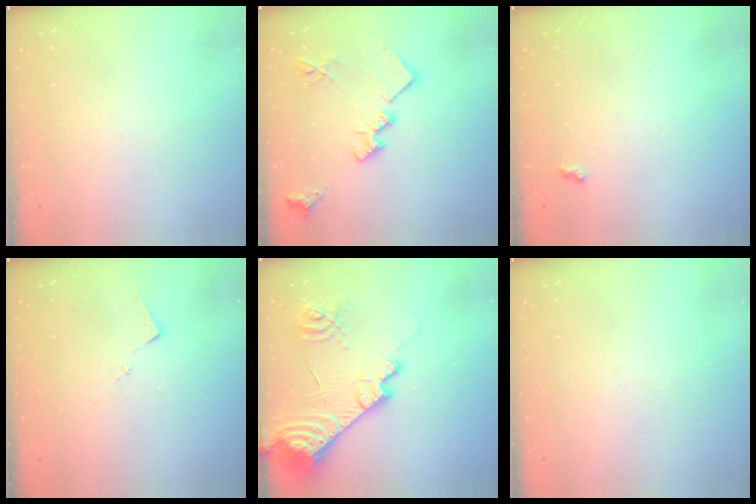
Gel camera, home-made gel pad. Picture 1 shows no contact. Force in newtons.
{"total": 15.9, "press": 15.9, "slide": 0.8}
{"total": 3.0, "press": 3.0, "slide": 0.4}
{"total": 7.6, "press": 7.6, "slide": 0.2}
{"total": 20.0, "press": 19.9, "slide": 2.0}
{"total": 0.0}